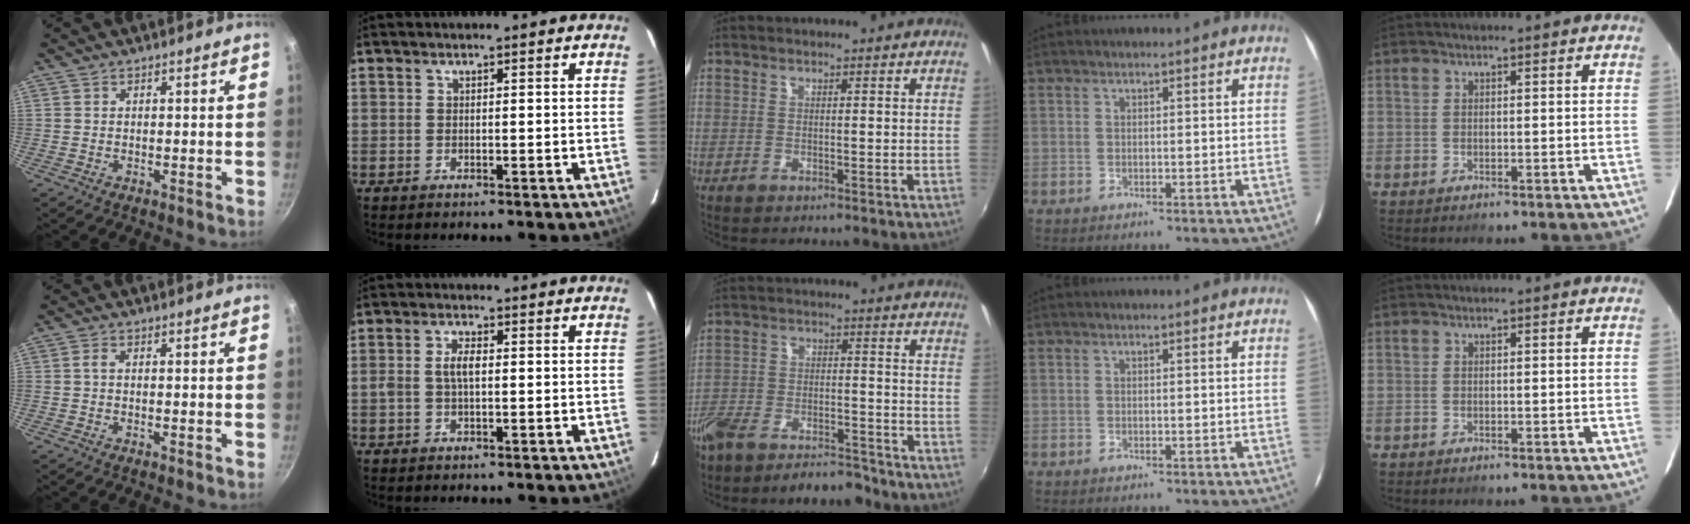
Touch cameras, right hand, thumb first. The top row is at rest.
{"thumb": {"total": 1.5, "force": [-0.1, 0.4, 1.4], "torque": [-0.039, 0.005, -0.004]}, "index": {"total": 3.3, "force": [0.1, 1.4, 3.0], "torque": [-0.060, 0.005, 0.003]}, "middle": {"total": 11.9, "force": [-10.0, 4.6, 4.7], "torque": [-0.116, 0.008, -0.156]}}